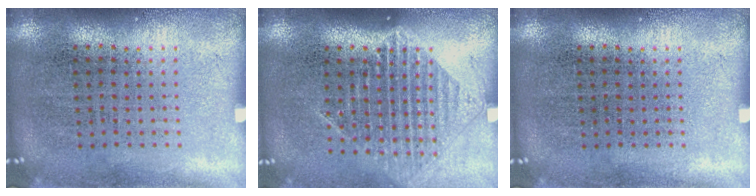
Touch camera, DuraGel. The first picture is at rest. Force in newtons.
{"total": 1.4, "press": 1.3, "slide": 0.7}
{"total": 0.0}